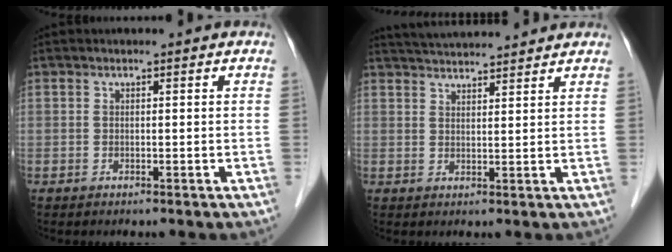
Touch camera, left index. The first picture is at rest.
{"total": 8.9, "force": [8.4, 0.4, 2.9], "torque": [-0.054, 0.025, 0.125]}